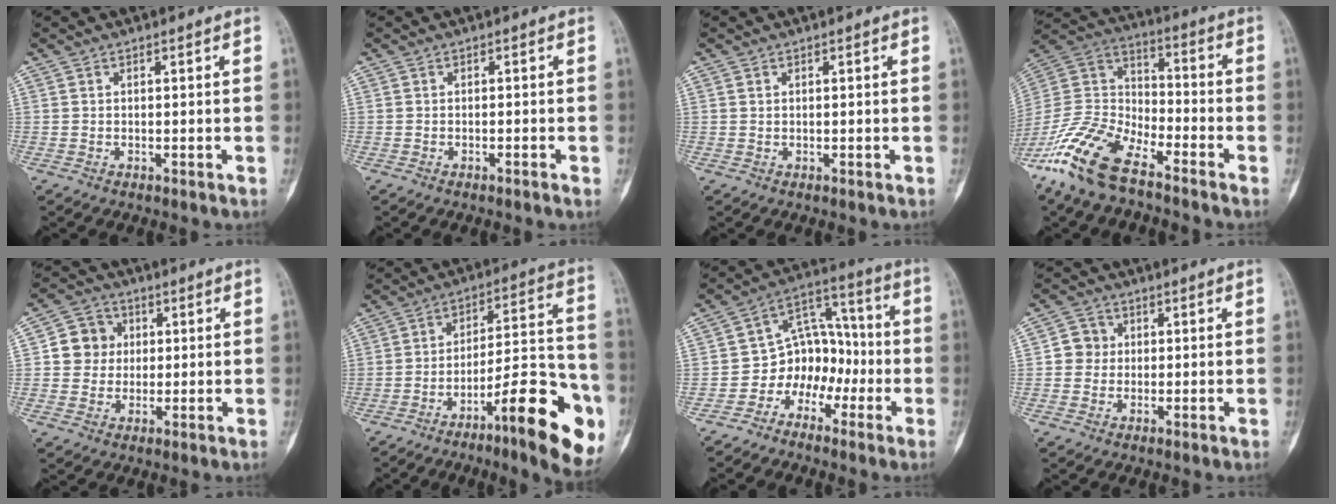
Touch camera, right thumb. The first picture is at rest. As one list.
[{"total": 0.8, "force": [-0.5, 0.0, 0.6], "torque": [-0.015, 0.003, -0.008]}, {"total": 0.0}, {"total": 16.2, "force": [-11.4, 6.3, 9.7], "torque": [-0.194, 0.056, -0.226]}, {"total": 7.5, "force": [1.0, 7.0, 2.5], "torque": [-0.005, 0.005, 0.009]}, {"total": 20.3, "force": [-9.5, 4.9, 17.3], "torque": [-0.222, 0.065, -0.137]}, {"total": 9.9, "force": [-4.0, 8.0, 4.3], "torque": [-0.018, 0.080, -0.083]}, {"total": 4.2, "force": [0.3, 4.1, 1.1], "torque": [0.009, 0.008, -0.003]}]